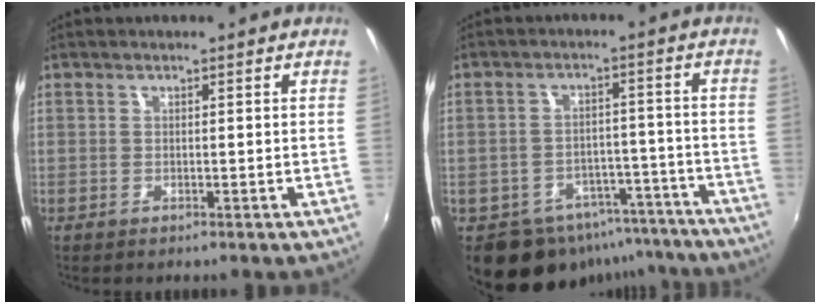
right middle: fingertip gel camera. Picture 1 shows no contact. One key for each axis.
{"total": 14.4, "fx": -11.1, "fy": 8.1, "fz": 4.3, "tx": -0.087, "ty": 0.023, "tz": -0.129}